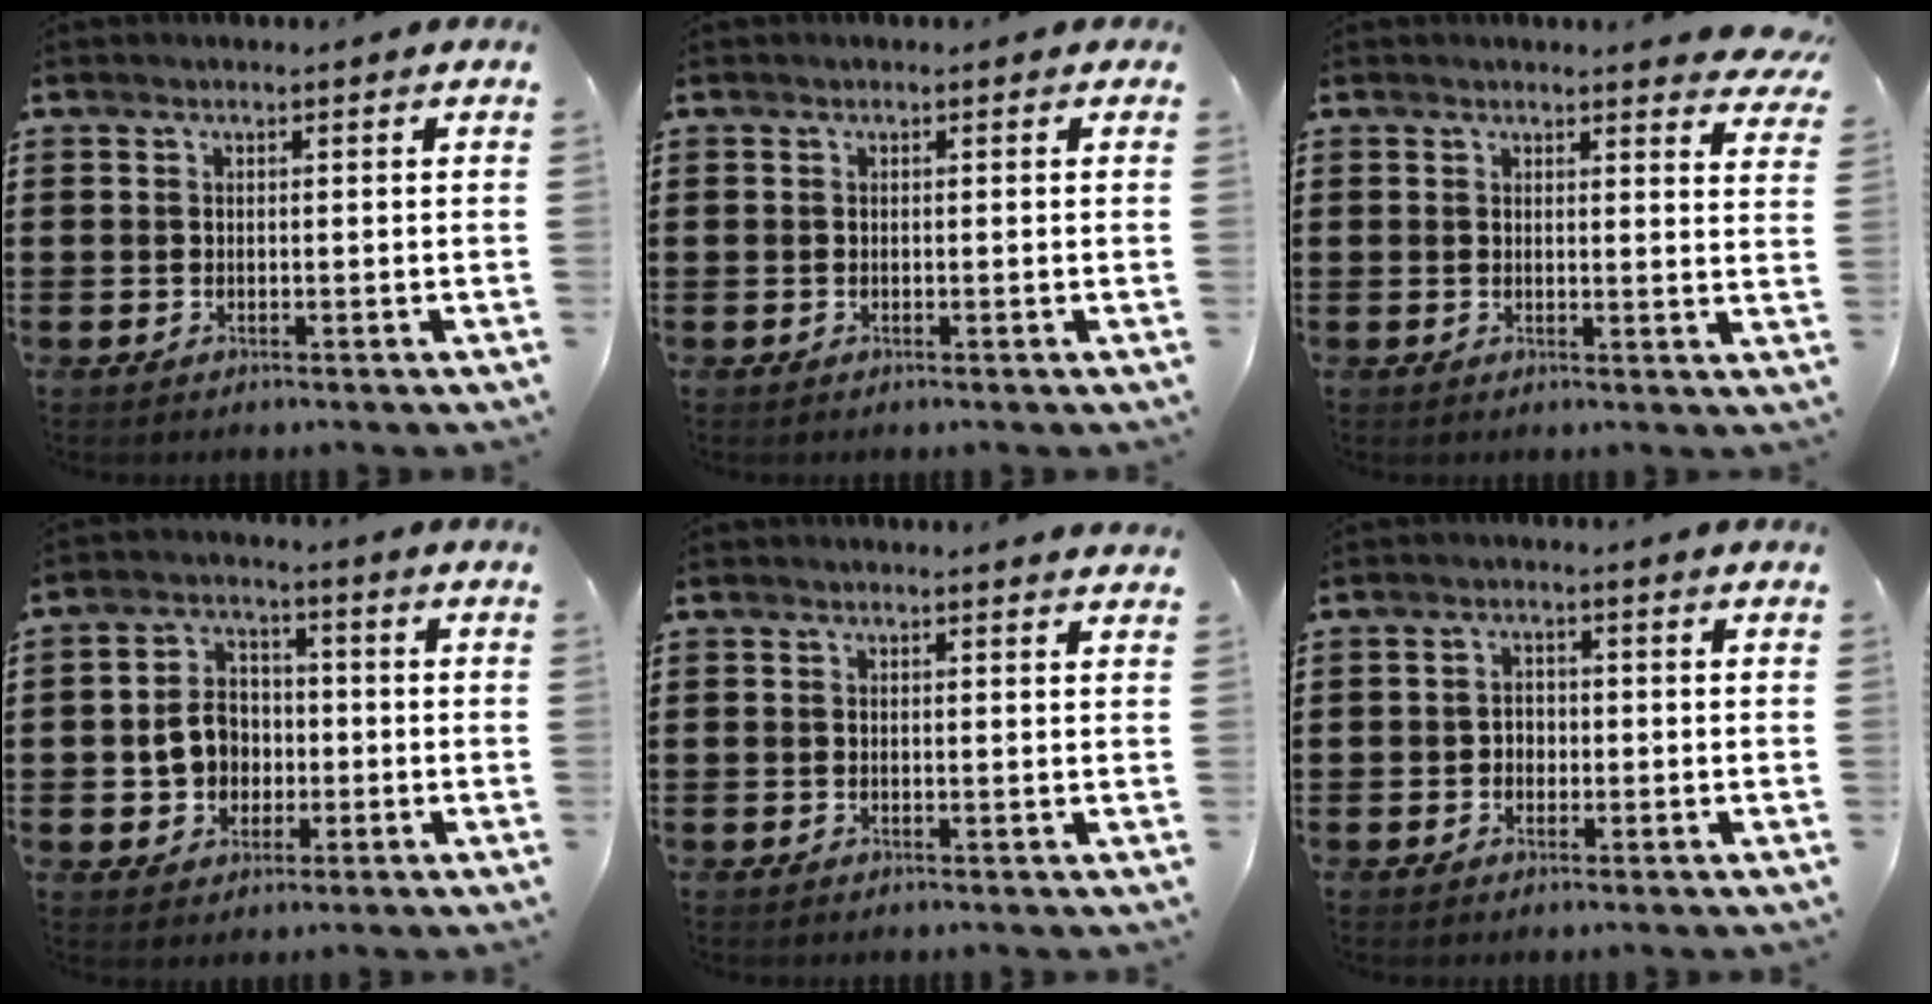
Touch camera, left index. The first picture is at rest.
{"total": 0.0}
{"total": 2.7, "force": [2.7, 0.1, 0.6], "torque": [-0.004, -0.014, 0.047]}
{"total": 6.4, "force": [-0.9, 5.6, 3.1], "torque": [-0.071, 0.011, -0.020]}
{"total": 0.8, "force": [0.8, -0.1, 0.3], "torque": [0.001, -0.006, 0.014]}
{"total": 1.8, "force": [-0.6, 1.6, 0.7], "torque": [-0.019, 0.004, -0.015]}